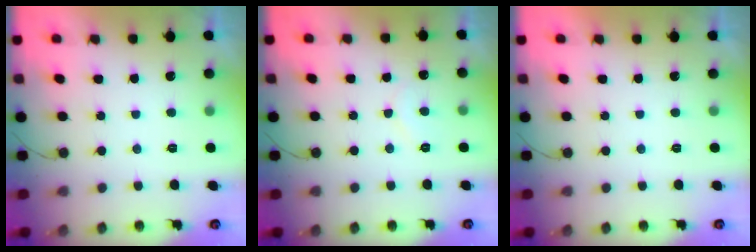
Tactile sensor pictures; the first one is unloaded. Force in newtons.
{"total": 5.6, "press": 5.6, "slide": 0.5}
{"total": 1.7, "press": 1.7, "slide": 0.0}